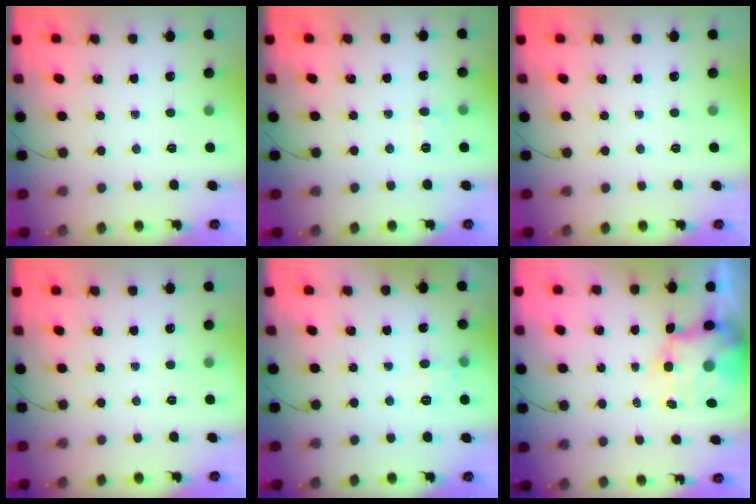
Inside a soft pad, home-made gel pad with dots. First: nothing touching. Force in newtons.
{"total": 4.8, "press": 4.6, "slide": 1.3}
{"total": 0.0}
{"total": 0.0}
{"total": 6.2, "press": 6.0, "slide": 1.8}
{"total": 6.1, "press": 5.8, "slide": 2.1}